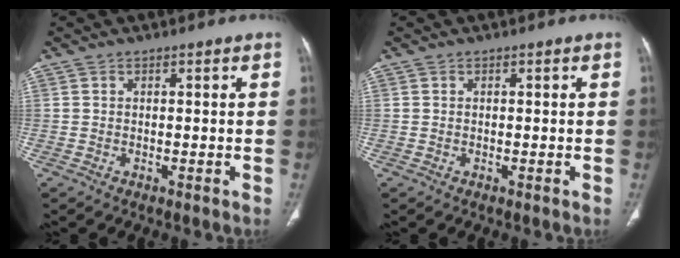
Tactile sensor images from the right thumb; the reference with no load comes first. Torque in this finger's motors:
{"motor_torque": [-0.24, 0.00, 0.28, 0.02, -0.02]}